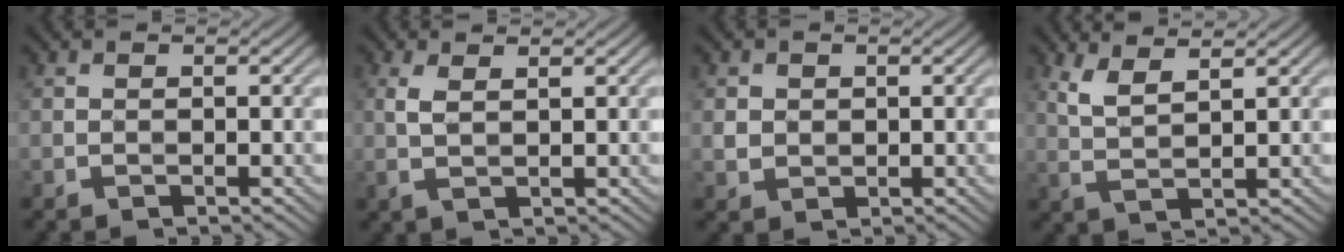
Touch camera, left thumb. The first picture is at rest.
{"total": 2.6, "force": [1.3, 0.6, 2.2], "torque": [-0.063, 0.004, 0.028]}
{"total": 1.9, "force": [0.4, 1.8, 0.5], "torque": [-0.026, -0.003, 0.009]}
{"total": 4.3, "force": [2.9, 0.8, 3.0], "torque": [-0.079, 0.004, 0.065]}